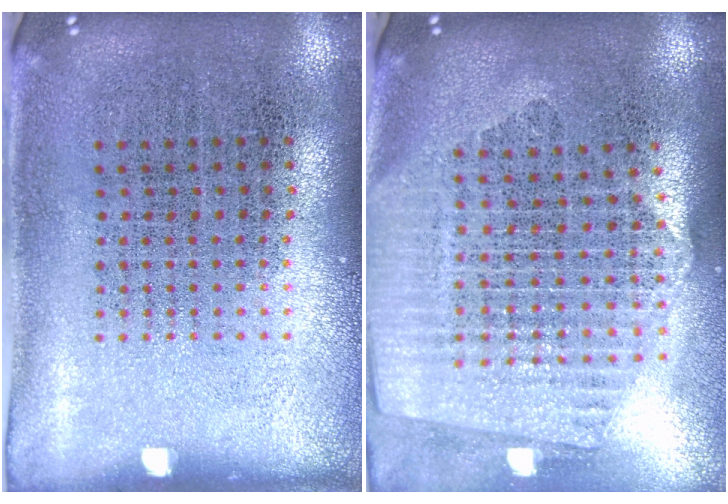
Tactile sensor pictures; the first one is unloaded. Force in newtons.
{"total": 2.3, "press": 2.0, "slide": 1.1}